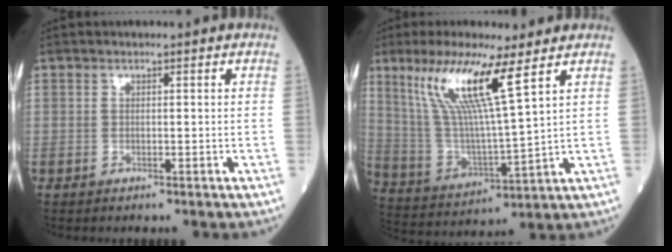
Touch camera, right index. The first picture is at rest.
{"total": 13.6, "force": [7.3, 0.3, 11.5], "torque": [-0.242, -0.003, 0.146]}